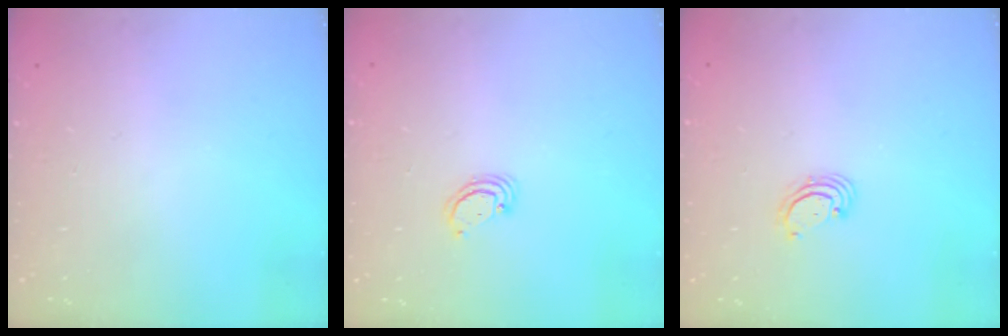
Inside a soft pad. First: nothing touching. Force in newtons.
{"total": 2.4, "press": 2.4, "slide": 0.2}
{"total": 2.7, "press": 2.7, "slide": 0.3}